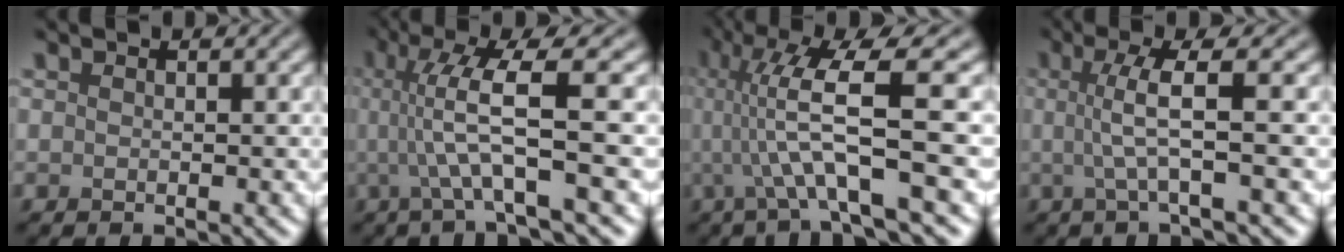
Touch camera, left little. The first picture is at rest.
{"total": 6.4, "force": [0.2, 1.0, 6.4], "torque": [-0.114, 0.004, 0.004]}
{"total": 8.7, "force": [0.3, 1.5, 8.5], "torque": [-0.145, 0.010, 0.004]}
{"total": 4.2, "force": [0.2, 0.7, 4.2], "torque": [-0.073, 0.005, -0.001]}